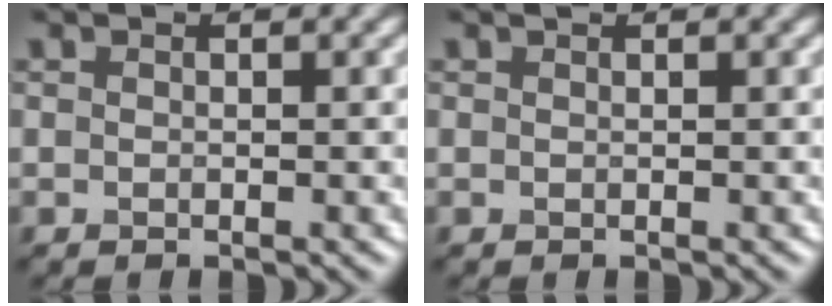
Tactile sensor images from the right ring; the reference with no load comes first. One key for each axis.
{"total": 0.0}